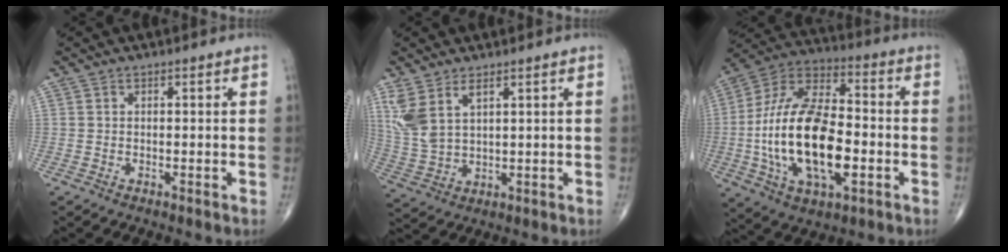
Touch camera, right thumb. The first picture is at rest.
{"total": 8.0, "force": [4.0, 3.6, 5.9], "torque": [-0.136, -0.012, 0.094]}
{"total": 23.5, "force": [-3.6, 11.5, 20.2], "torque": [-0.388, 0.022, -0.062]}